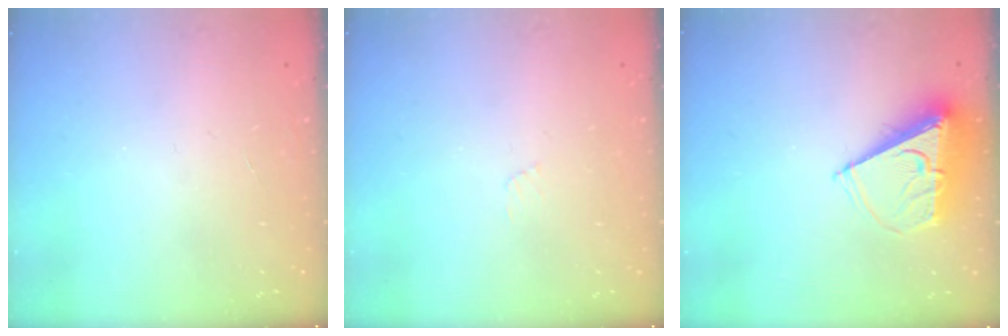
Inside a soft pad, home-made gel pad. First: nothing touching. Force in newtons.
{"total": 2.7, "press": 2.7, "slide": 0.2}
{"total": 8.5, "press": 8.5, "slide": 0.5}